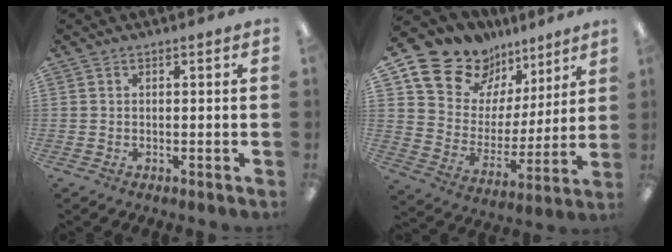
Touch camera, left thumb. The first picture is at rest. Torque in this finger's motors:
{"motor_torque": [2.00, 2.00, 1.55, -1.21, 0.07]}